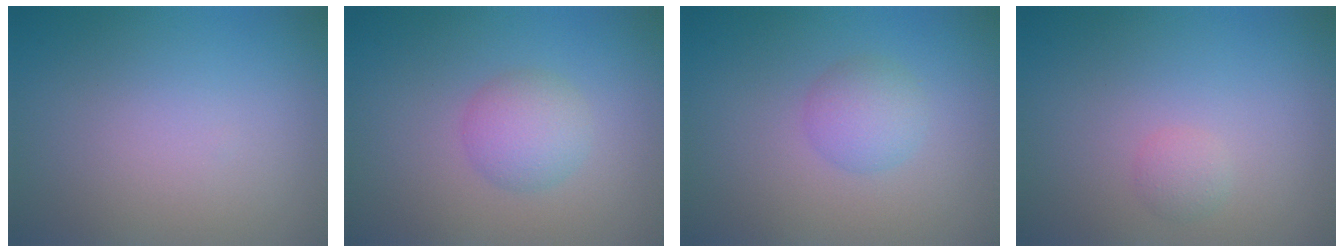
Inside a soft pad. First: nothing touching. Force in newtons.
{"total": 2.9, "press": 2.9, "slide": 0.1}
{"total": 2.5, "press": 2.5, "slide": 0.1}
{"total": 1.1, "press": 1.1, "slide": 0.1}